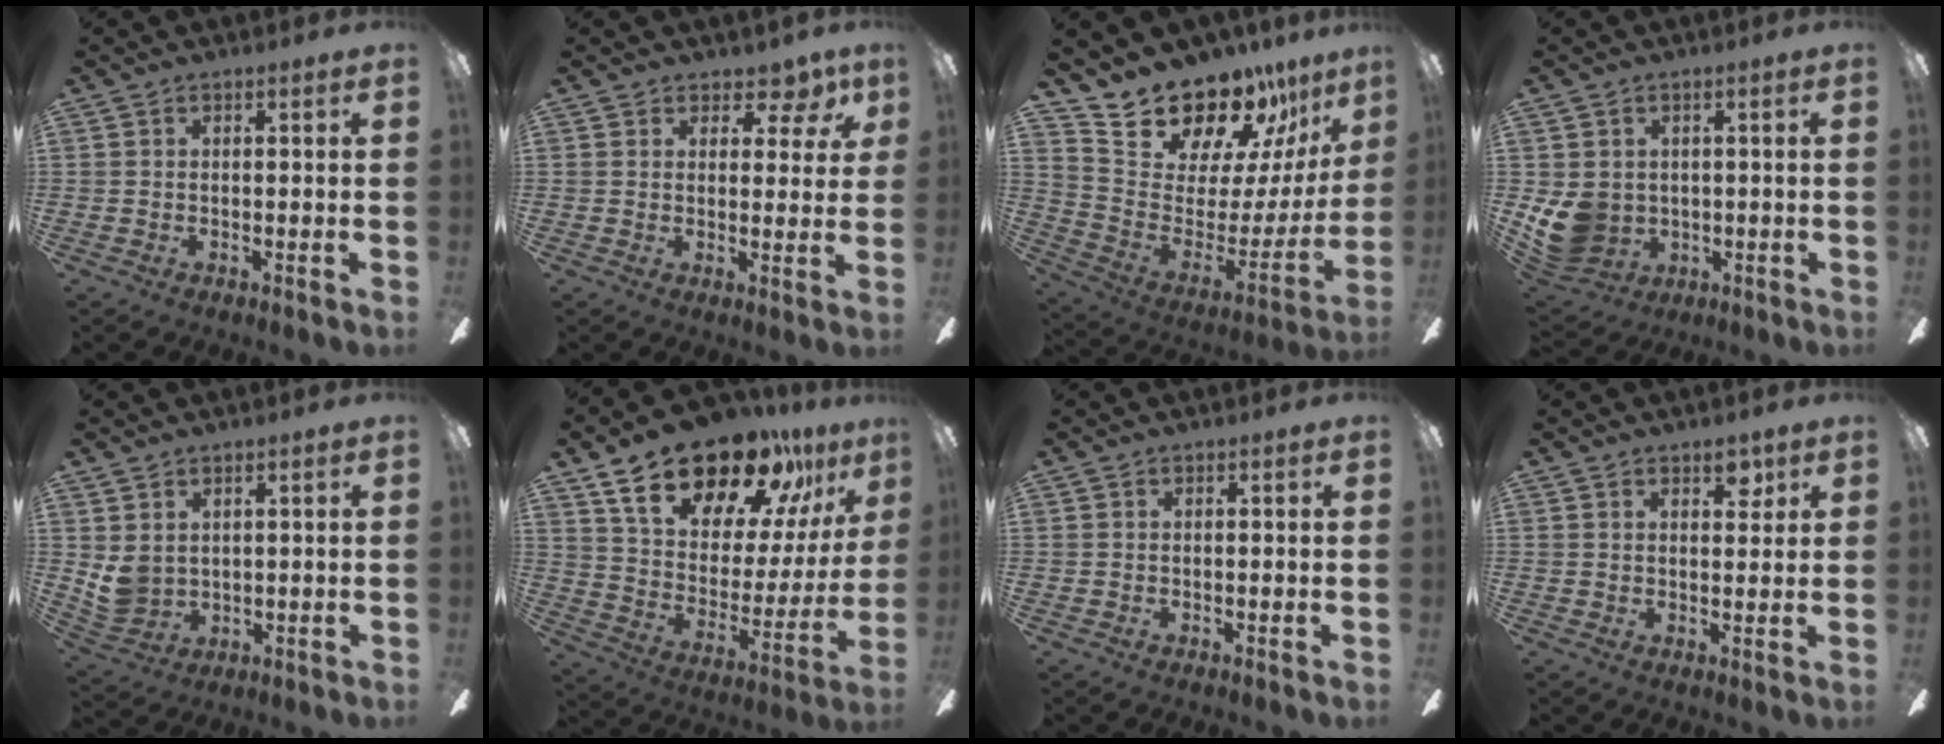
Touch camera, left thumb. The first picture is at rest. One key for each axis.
{"total": 5.4, "fx": 3.2, "fy": 3.7, "fz": 2.2, "tx": -0.012, "ty": -0.017, "tz": 0.056}
{"total": 17.5, "fx": 16.4, "fy": 5.4, "fz": 2.8, "tx": -0.056, "ty": -0.157, "tz": 0.294}
{"total": 8.7, "fx": -0.8, "fy": 7.7, "fz": 3.9, "tx": -0.100, "ty": -0.002, "tz": -0.011}
{"total": 5.1, "fx": 1.5, "fy": 4.3, "fz": 2.4, "tx": -0.064, "ty": -0.006, "tz": 0.030}
{"total": 23.9, "fx": 17.7, "fy": 10.5, "fz": 12.2, "tx": -0.212, "ty": -0.108, "tz": 0.311}
{"total": 0.0}
{"total": 3.6, "fx": 2.3, "fy": 1.9, "fz": 2.2, "tx": -0.007, "ty": -0.010, "tz": 0.031}